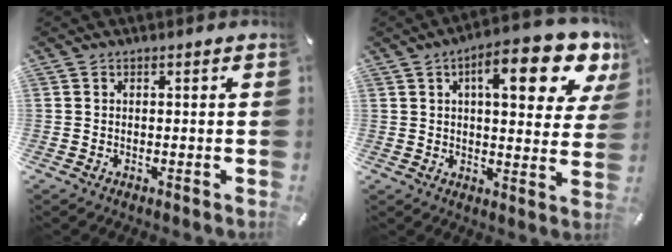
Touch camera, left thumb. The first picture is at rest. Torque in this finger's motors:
{"motor_torque": [0.82, 0.83, 1.39, -1.38, 0.27]}